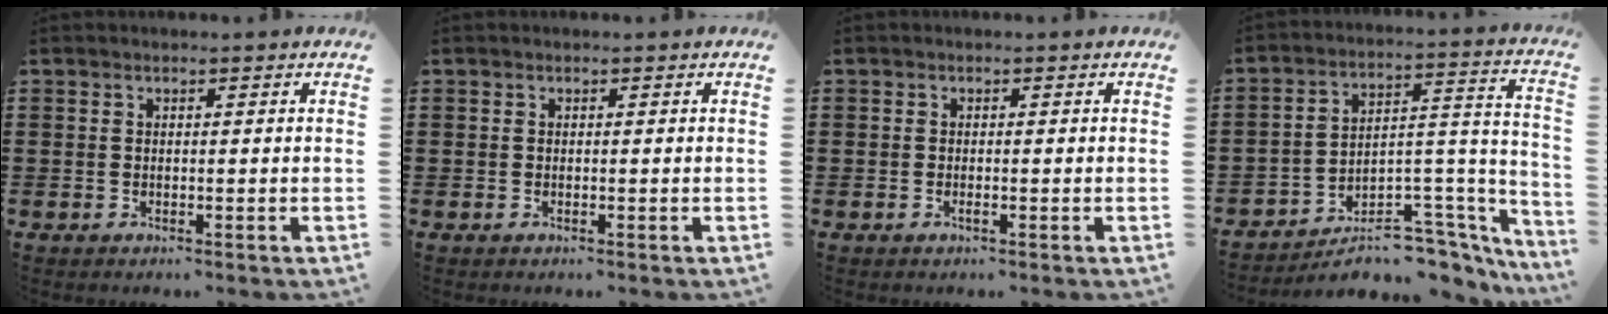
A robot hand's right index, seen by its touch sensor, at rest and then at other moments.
{"total": 0.0}
{"total": 0.6, "force": [-0.4, 0.1, 0.5], "torque": [-0.010, -0.004, -0.005]}
{"total": 7.4, "force": [-5.9, 2.9, 3.5], "torque": [-0.052, 0.010, -0.107]}